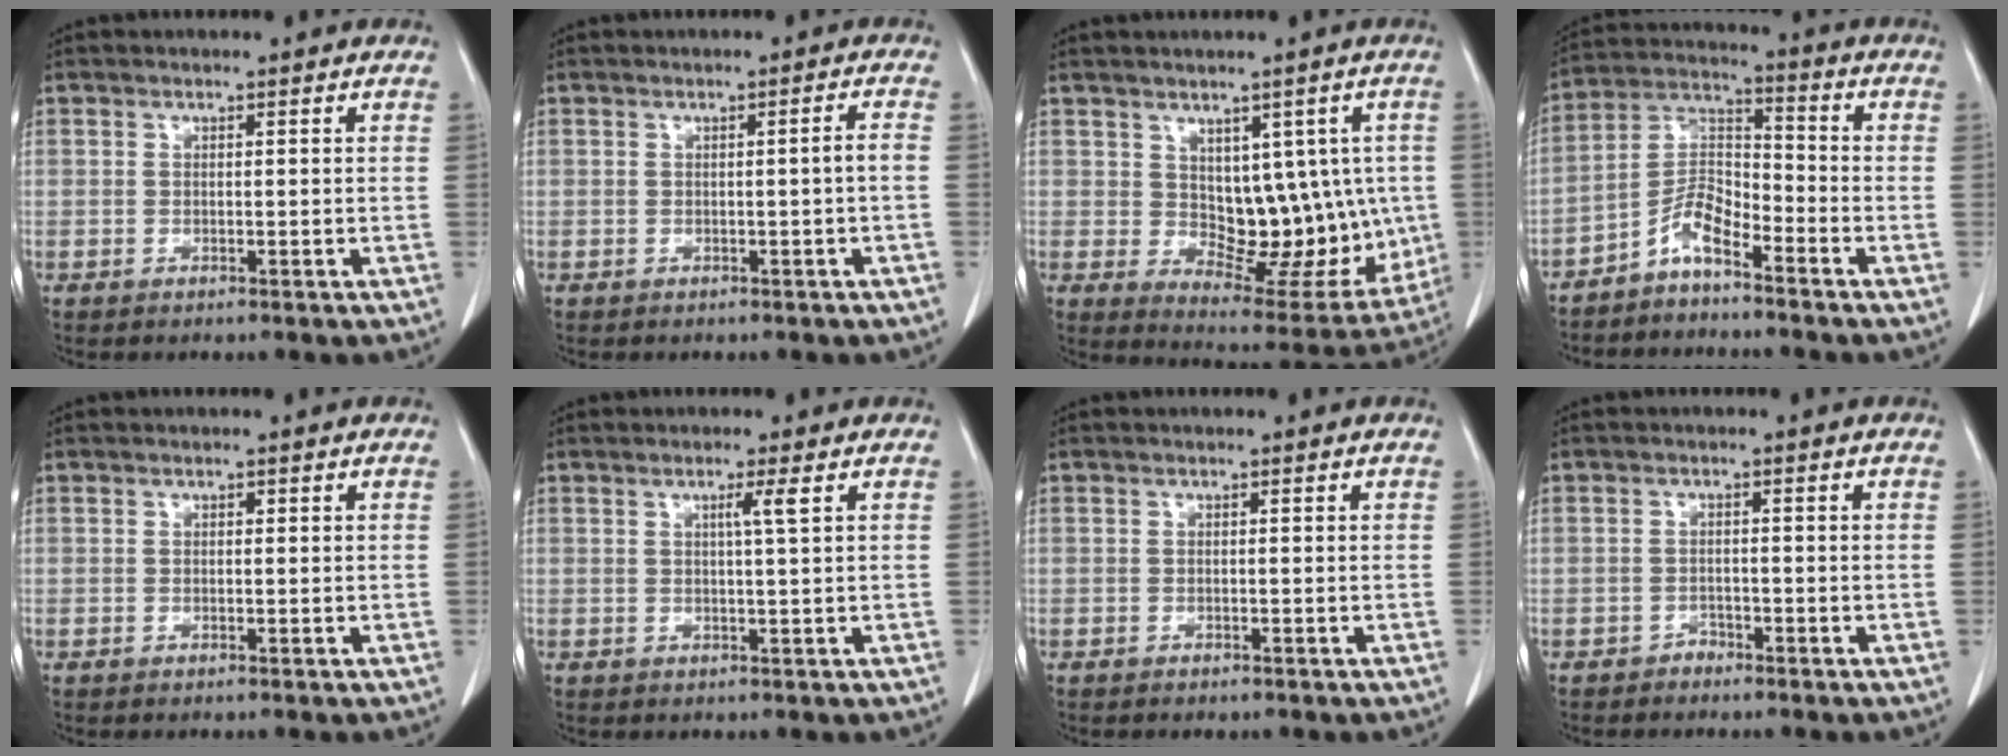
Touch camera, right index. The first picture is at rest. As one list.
[{"total": 1.5, "force": [-0.5, -0.3, 1.4], "torque": [-0.021, 0.000, -0.006]}, {"total": 13.3, "force": [0.6, 7.3, 11.1], "torque": [-0.121, 0.007, 0.035]}, {"total": 6.2, "force": [-4.5, 1.8, 3.8], "torque": [-0.084, 0.013, -0.091]}, {"total": 0.0}, {"total": 2.1, "force": [0.7, -0.6, 1.8], "torque": [-0.034, -0.004, 0.015]}, {"total": 0.6, "force": [-0.5, 0.2, 0.2], "torque": [-0.009, -0.001, -0.006]}, {"total": 1.2, "force": [-1.0, 0.6, 0.0], "torque": [0.002, 0.003, -0.021]}]